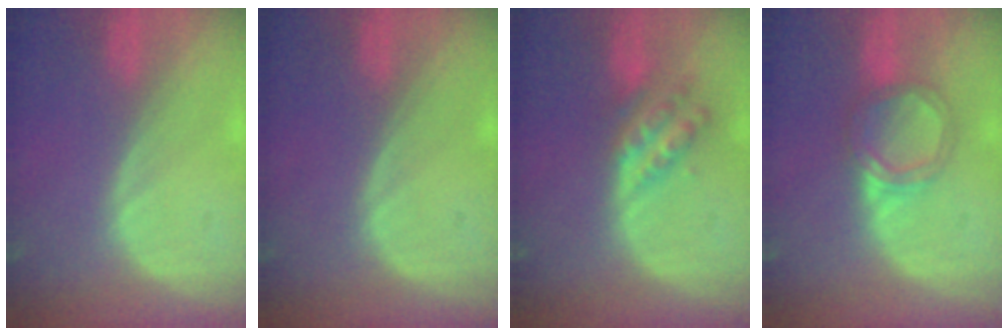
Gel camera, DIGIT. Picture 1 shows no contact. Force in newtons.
{"total": 0.0}
{"total": 6.1, "press": 5.4, "slide": 3.0}
{"total": 5.3, "press": 4.8, "slide": 2.2}